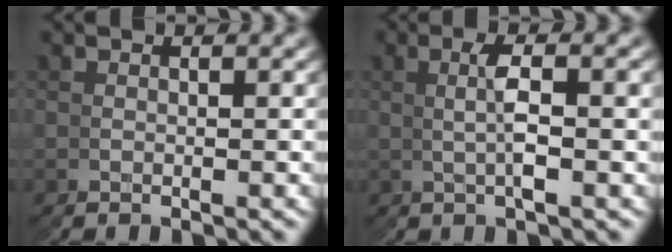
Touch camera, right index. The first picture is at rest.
{"total": 2.4, "force": [0.4, -1.0, 2.2], "torque": [-0.034, 0.019, 0.003]}